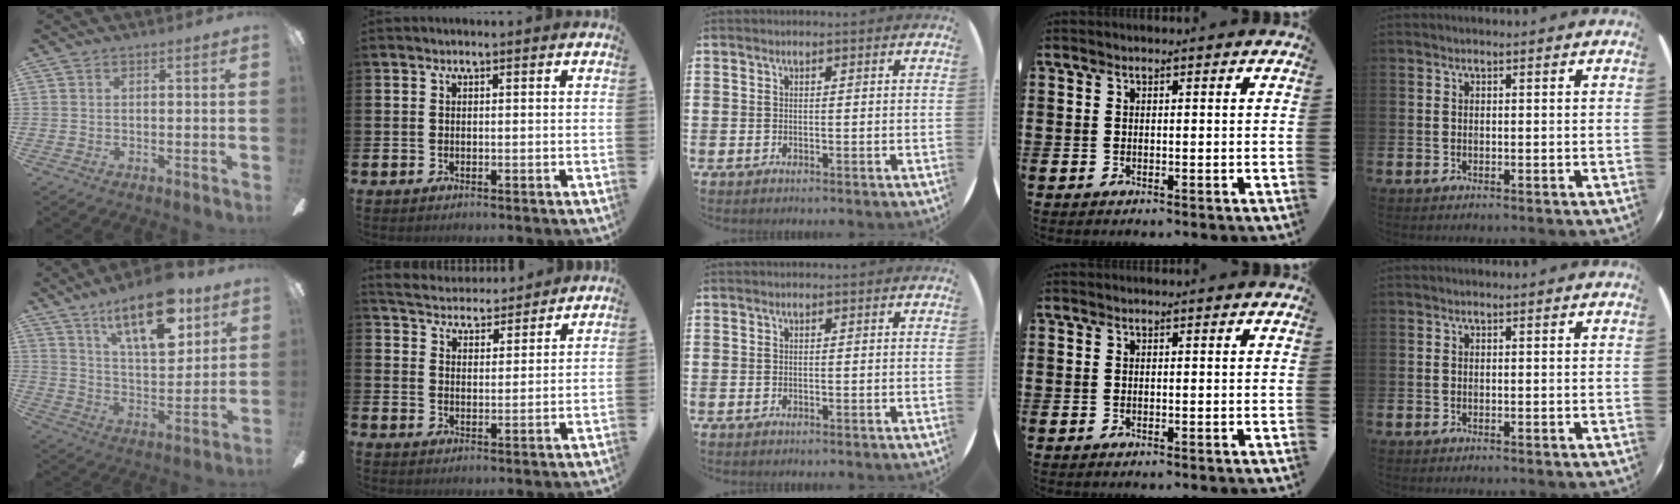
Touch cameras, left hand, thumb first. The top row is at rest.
{"thumb": {"total": 19.4, "force": [11.9, 8.1, 13.0], "torque": [-0.206, -0.049, 0.195]}, "index": {"total": 4.9, "force": [4.9, 1.0, -0.1], "torque": [-0.024, -0.031, 0.088]}}